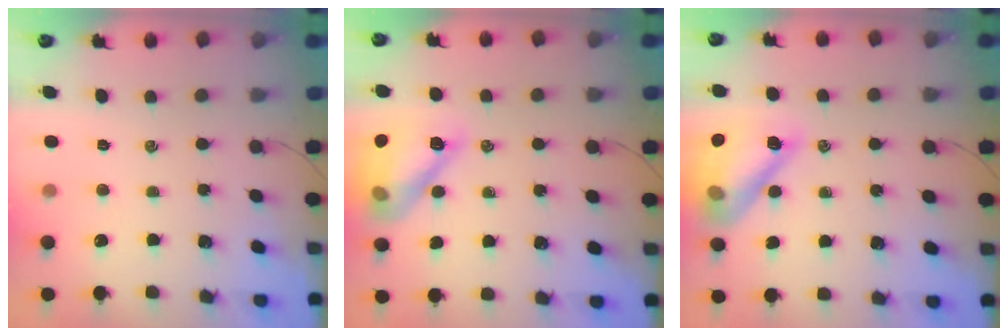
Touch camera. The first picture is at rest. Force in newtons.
{"total": 14.3, "press": 14.2, "slide": 1.1}
{"total": 15.8, "press": 15.8, "slide": 1.1}